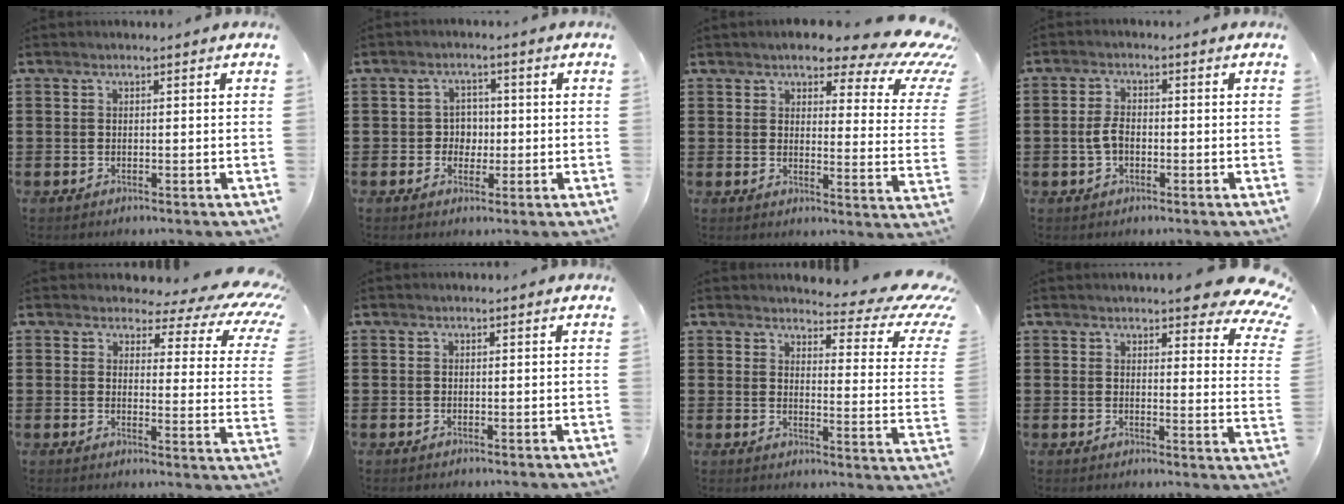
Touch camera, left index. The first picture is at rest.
{"total": 3.3, "force": [-0.5, 2.9, 1.5], "torque": [-0.040, 0.007, -0.015]}
{"total": 7.2, "force": [5.6, 1.7, 4.2], "torque": [-0.074, -0.038, 0.088]}
{"total": 3.6, "force": [-0.7, 1.9, 3.0], "torque": [-0.071, 0.001, -0.018]}
{"total": 4.7, "force": [3.3, 1.9, 2.8], "torque": [-0.057, -0.016, 0.049]}
{"total": 0.0}
{"total": 5.6, "force": [4.3, 1.4, 3.3], "torque": [-0.053, -0.036, 0.066]}
{"total": 6.2, "force": [5.2, 1.3, 3.2], "torque": [-0.057, -0.021, 0.089]}